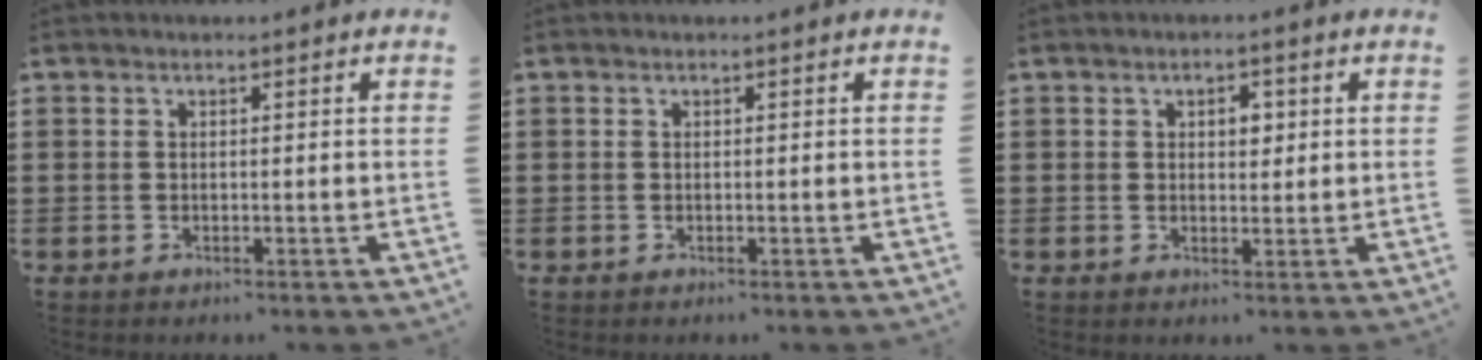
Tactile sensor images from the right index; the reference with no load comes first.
{"total": 0.0}
{"total": 2.4, "force": [0.7, 1.6, 1.6], "torque": [-0.020, 0.004, 0.007]}